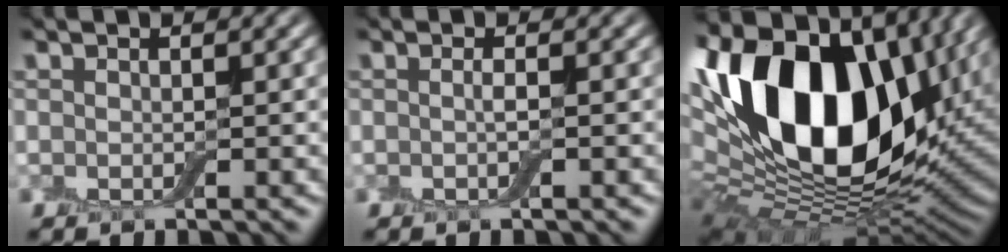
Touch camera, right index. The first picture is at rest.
{"total": 0.7, "force": [-0.1, 0.2, 0.7], "torque": [-0.010, -0.001, -0.003]}
{"total": 21.1, "force": [6.8, 12.7, 15.4], "torque": [-0.298, 0.028, 0.111]}